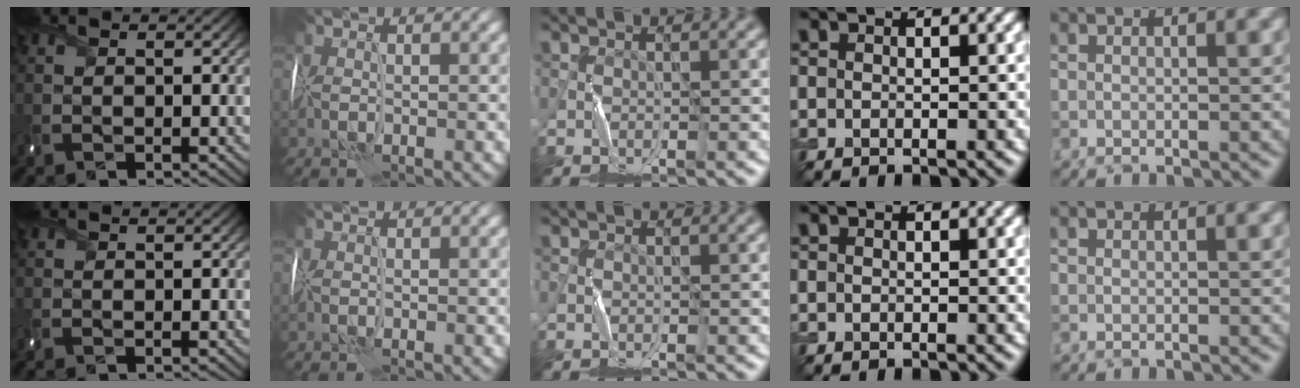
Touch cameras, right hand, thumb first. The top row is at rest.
{}